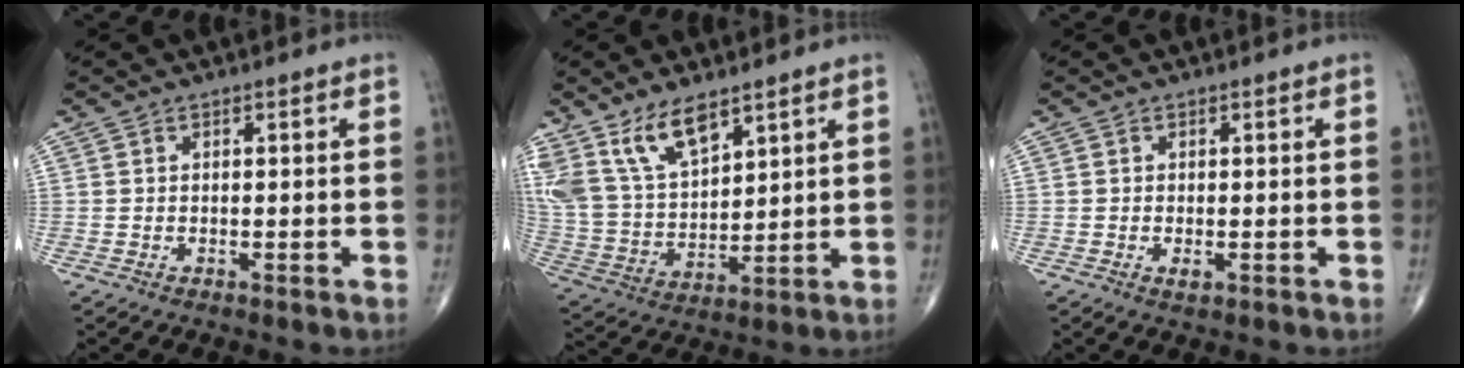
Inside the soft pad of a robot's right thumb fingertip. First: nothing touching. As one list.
[{"total": 13.6, "force": [8.9, 6.1, 8.3], "torque": [-0.147, -0.035, 0.193]}, {"total": 1.1, "force": [-0.3, 0.5, 1.0], "torque": [-0.017, -0.002, -0.004]}]